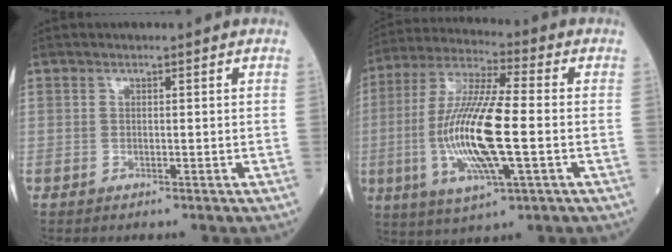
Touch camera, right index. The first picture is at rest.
{"total": 16.5, "force": [-2.6, 2.5, 16.2], "torque": [-0.336, -0.010, -0.047]}